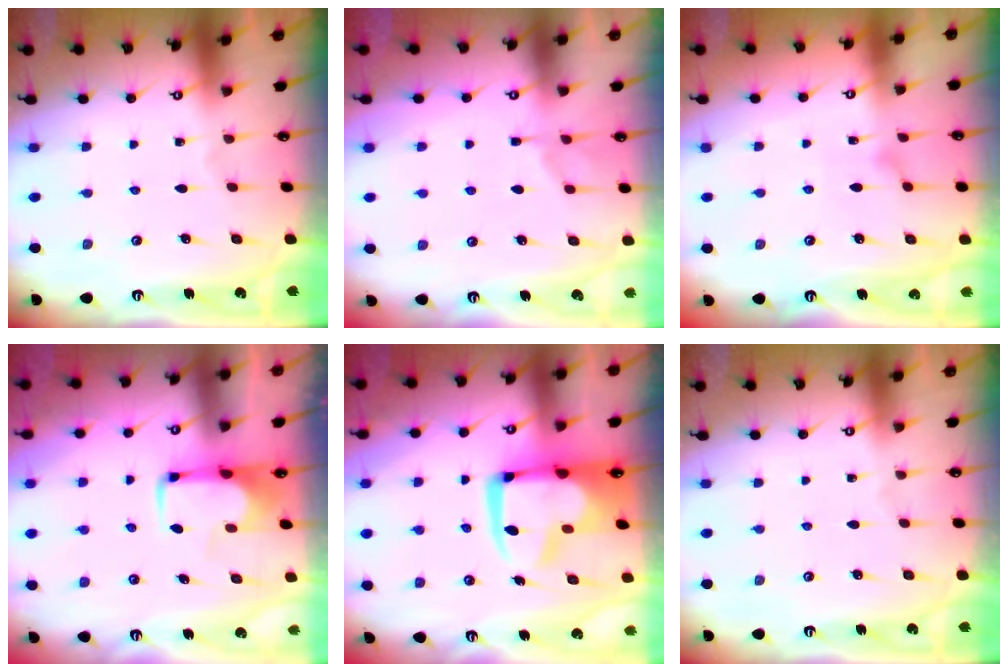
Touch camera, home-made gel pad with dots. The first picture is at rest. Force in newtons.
{"total": 1.7, "press": 1.4, "slide": 0.9}
{"total": 3.6, "press": 3.5, "slide": 0.4}
{"total": 1.9, "press": 1.9, "slide": 0.5}
{"total": 7.0, "press": 6.6, "slide": 2.3}
{"total": 0.0}